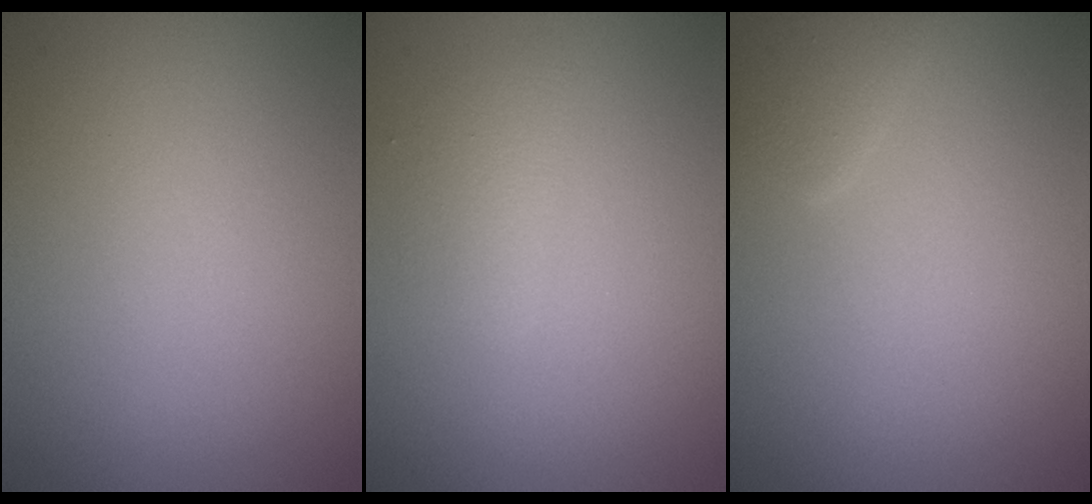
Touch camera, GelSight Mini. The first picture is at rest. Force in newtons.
{"total": 1.5, "press": 1.5, "slide": 0.0}
{"total": 1.6, "press": 1.6, "slide": 0.1}